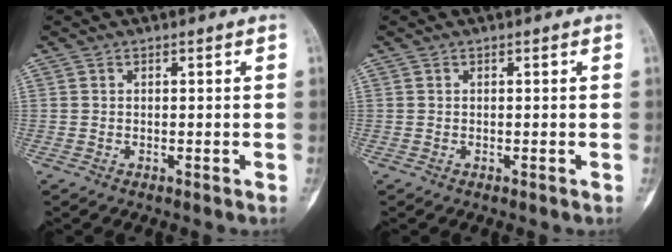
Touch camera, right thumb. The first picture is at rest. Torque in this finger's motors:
{"motor_torque": [0.07, 0.02, 0.11, 0.05, 0.02]}